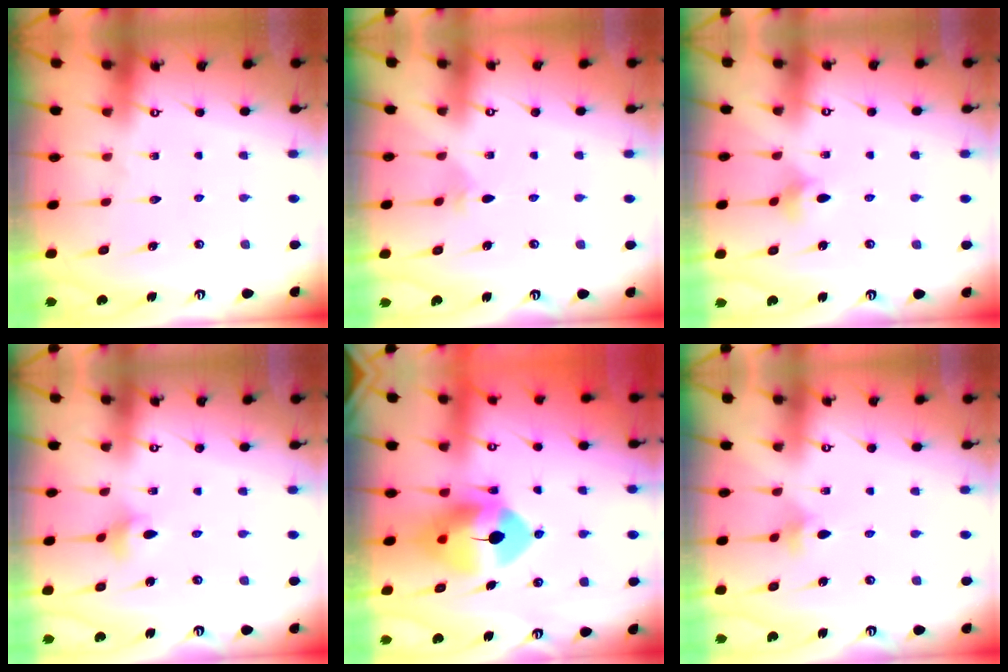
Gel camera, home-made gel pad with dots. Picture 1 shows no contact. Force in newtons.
{"total": 1.5, "press": 1.5, "slide": 0.4}
{"total": 4.4, "press": 4.4, "slide": 0.4}
{"total": 2.4, "press": 2.4, "slide": 0.4}
{"total": 12.2, "press": 11.9, "slide": 2.3}
{"total": 3.8, "press": 3.7, "slide": 0.9}